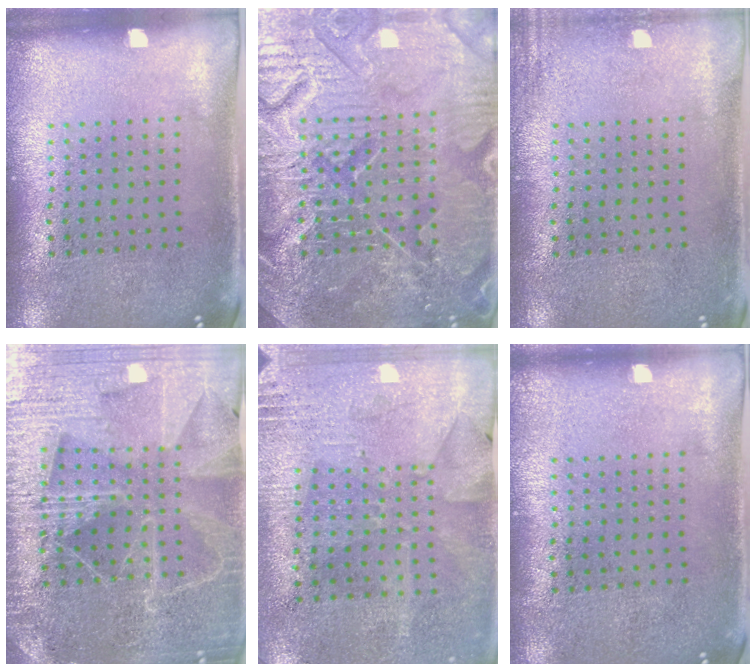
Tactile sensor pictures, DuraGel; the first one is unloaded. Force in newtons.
{"total": 7.8, "press": 7.7, "slide": 0.9}
{"total": 1.2, "press": 1.2, "slide": 0.1}
{"total": 4.7, "press": 4.3, "slide": 1.9}
{"total": 2.7, "press": 2.2, "slide": 1.5}
{"total": 0.0}